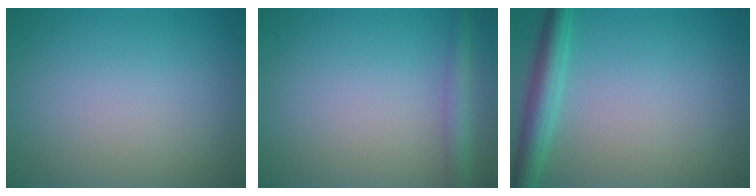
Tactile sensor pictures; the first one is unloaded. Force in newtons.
{"total": 2.4, "press": 2.4, "slide": 0.1}
{"total": 3.4, "press": 3.3, "slide": 0.1}